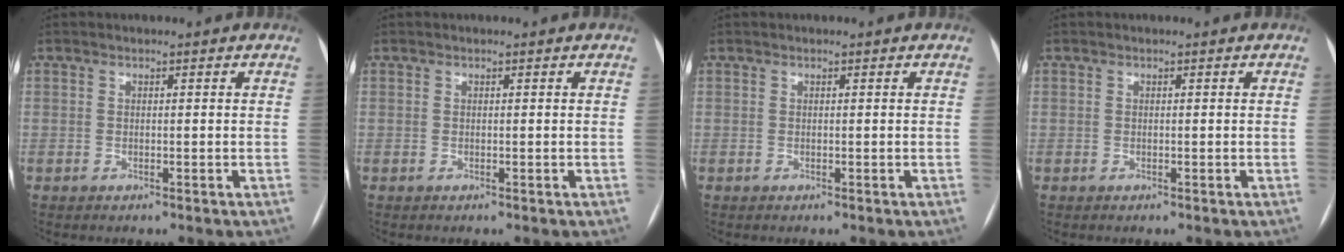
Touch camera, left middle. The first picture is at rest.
{"total": 0.0}
{"total": 0.0}
{"total": 0.0}